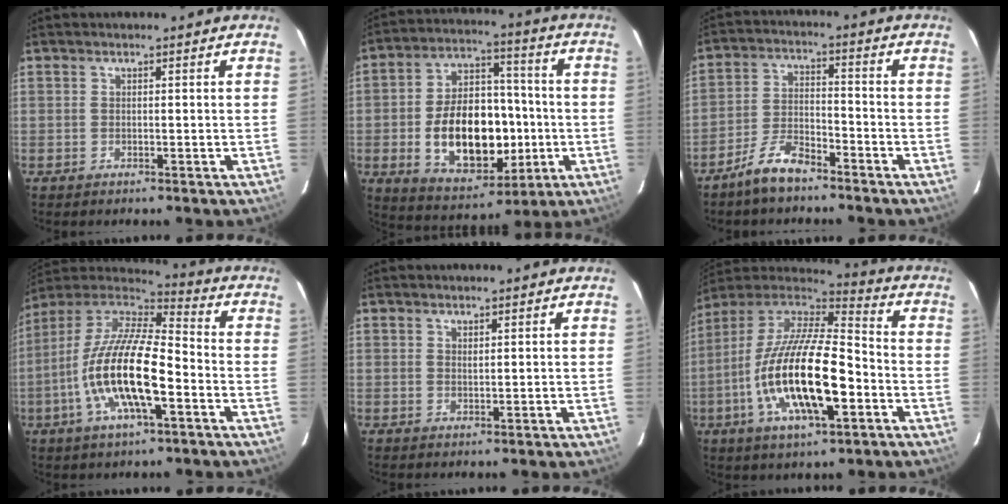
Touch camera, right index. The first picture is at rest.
{"total": 18.8, "force": [-3.3, 11.6, 14.5], "torque": [-0.271, 0.022, -0.032]}
{"total": 7.4, "force": [-5.9, 2.4, 3.7], "torque": [-0.086, 0.007, -0.113]}
{"total": 19.1, "force": [-5.9, 6.0, 17.2], "torque": [-0.334, -0.013, -0.120]}
{"total": 0.8, "force": [0.6, 0.3, 0.4], "torque": [-0.007, 0.001, 0.012]}
{"total": 22.2, "force": [-6.4, 7.4, 19.9], "torque": [-0.383, -0.022, -0.124]}